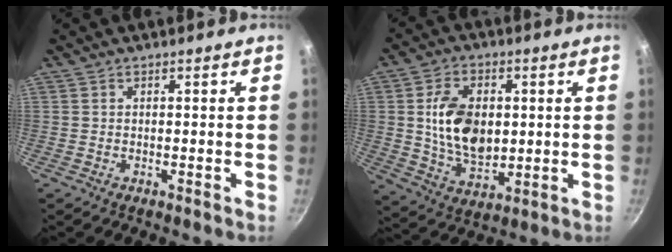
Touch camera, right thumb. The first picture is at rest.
{"total": 13.6, "force": [1.5, 9.0, 10.1], "torque": [-0.155, -0.013, 0.031]}